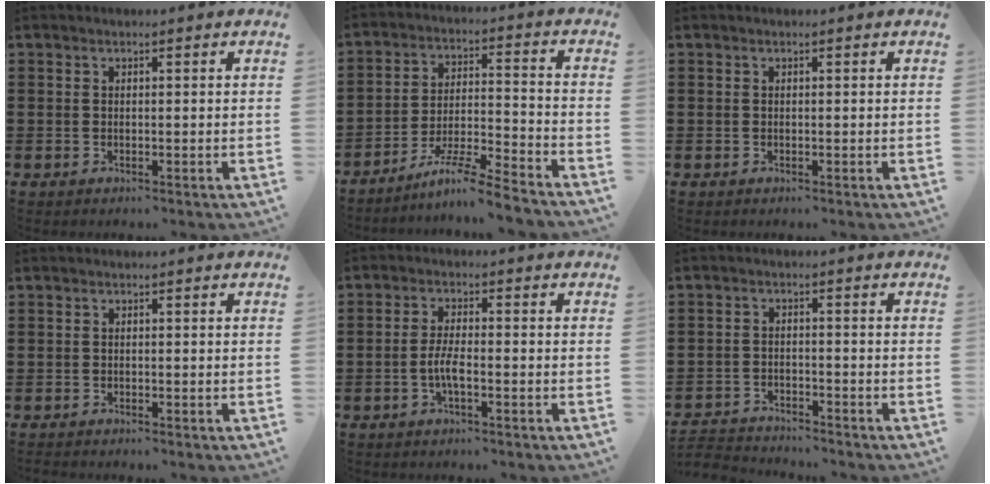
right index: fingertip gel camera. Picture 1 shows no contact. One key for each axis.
{"total": 8.3, "fx": -7.2, "fy": -0.3, "fz": 4.1, "tx": -0.075, "ty": 0.002, "tz": -0.138}
{"total": 0.0}
{"total": 0.5, "fx": -0.5, "fy": 0.0, "fz": -0.1, "tx": 0.000, "ty": 0.000, "tz": -0.012}
{"total": 3.6, "fx": -1.3, "fy": 0.7, "fz": 3.3, "tx": -0.079, "ty": -0.006, "tz": -0.030}
{"total": 2.8, "fx": -2.8, "fy": 0.2, "fz": -0.2, "tx": -0.004, "ty": -0.001, "tz": -0.062}